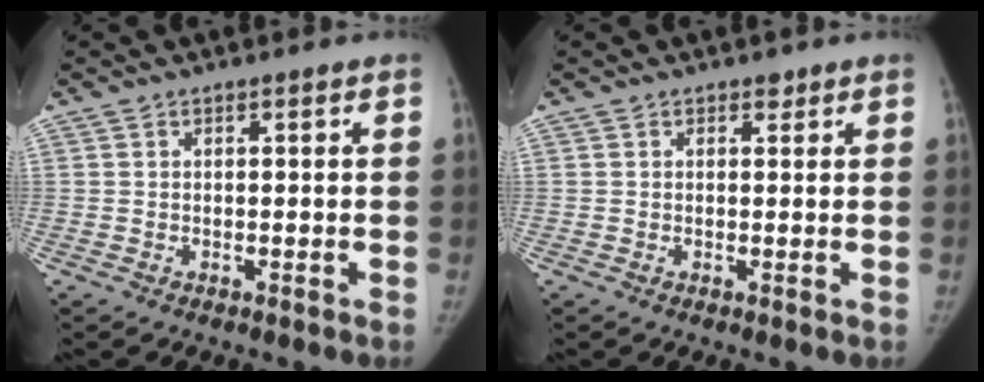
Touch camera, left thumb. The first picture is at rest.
{"total": 1.0, "force": [0.8, 0.6, 0.3], "torque": [0.001, -0.005, 0.009]}